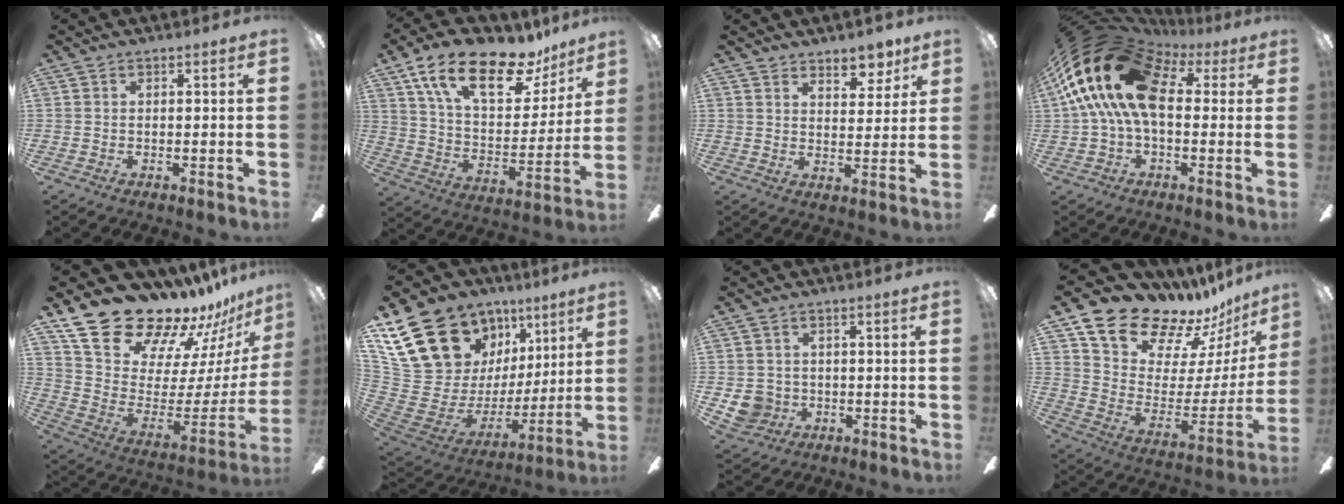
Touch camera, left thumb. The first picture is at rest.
{"total": 21.9, "force": [14.4, 9.5, 13.4], "torque": [-0.225, -0.076, 0.249]}
{"total": 6.6, "force": [5.5, 3.0, 2.1], "torque": [-0.015, -0.031, 0.096]}
{"total": 24.5, "force": [5.3, 14.3, 19.2], "torque": [-0.387, -0.001, 0.088]}
{"total": 22.8, "force": [19.8, 7.9, 8.0], "torque": [-0.146, -0.156, 0.370]}
{"total": 22.6, "force": [13.2, 15.2, 10.1], "torque": [-0.211, -0.082, 0.274]}
{"total": 5.4, "force": [-0.6, 5.3, 1.2], "torque": [-0.043, 0.007, -0.008]}
{"total": 18.0, "force": [15.8, 7.5, 4.3], "torque": [-0.087, -0.134, 0.290]}